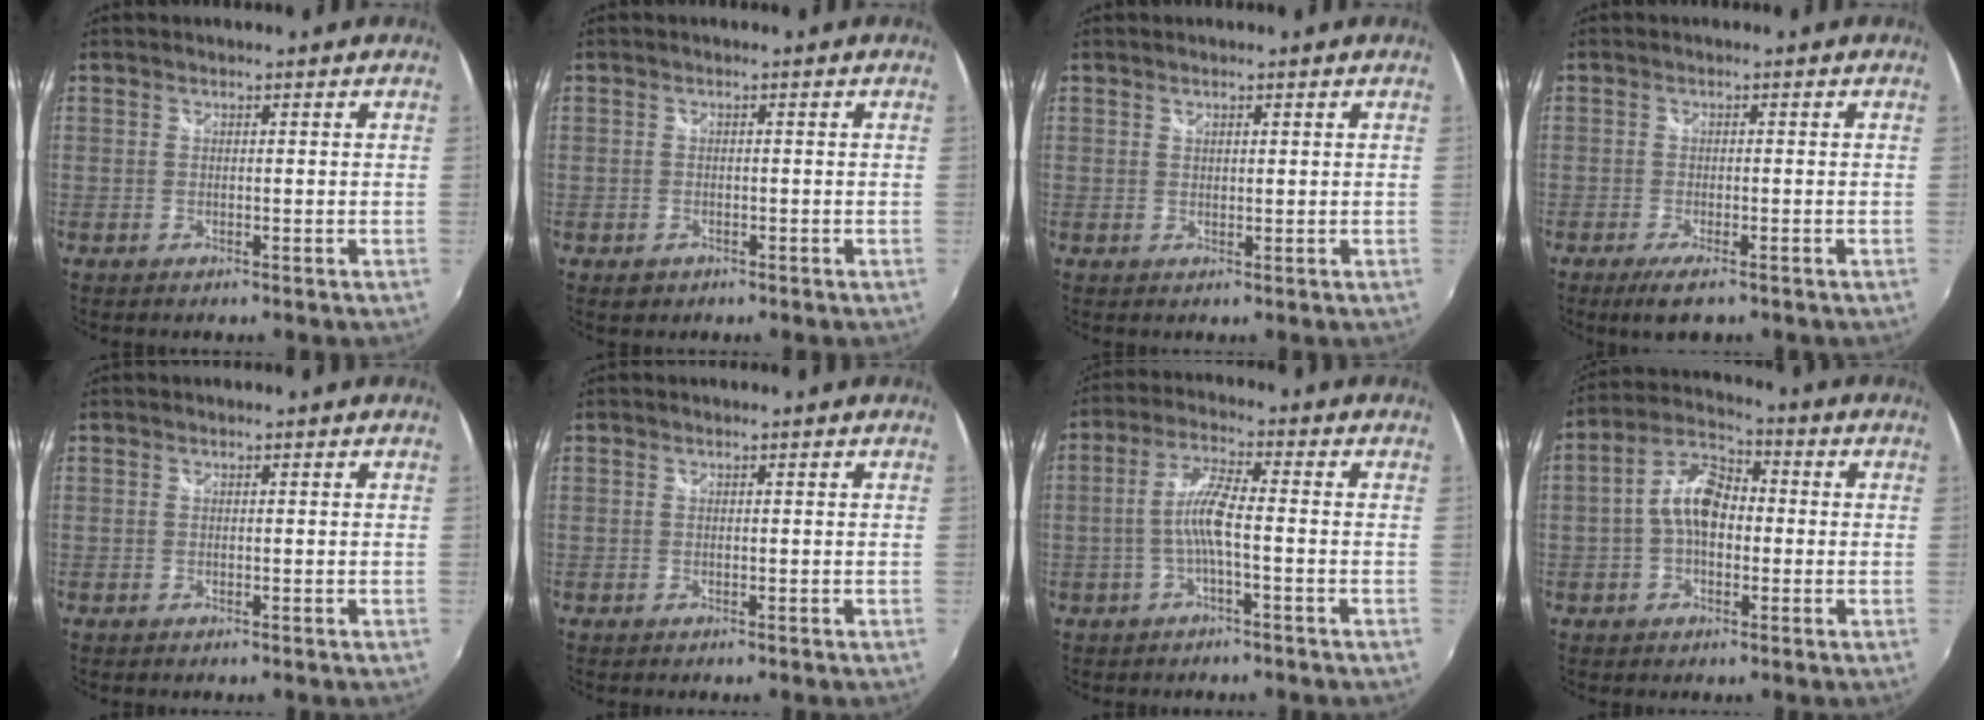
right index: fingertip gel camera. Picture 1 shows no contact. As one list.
[{"total": 2.1, "force": [-1.1, 1.7, 0.7], "torque": [-0.015, -0.002, -0.014]}, {"total": 0.9, "force": [0.5, 0.5, 0.5], "torque": [-0.006, 0.001, 0.009]}, {"total": 4.4, "force": [-3.1, 1.0, 3.0], "torque": [-0.069, -0.016, -0.054]}, {"total": 0.0}, {"total": 0.0}, {"total": 6.0, "force": [-1.6, 0.4, 5.8], "torque": [-0.126, 0.009, -0.028]}, {"total": 8.8, "force": [-0.6, 5.3, 7.1], "torque": [-0.141, 0.024, -0.014]}]